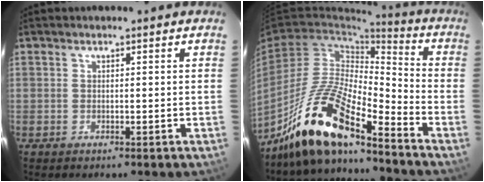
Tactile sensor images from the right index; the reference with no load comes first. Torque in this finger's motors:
{"motor_torque": [1.12, -1.02, 1.05, 0.21]}